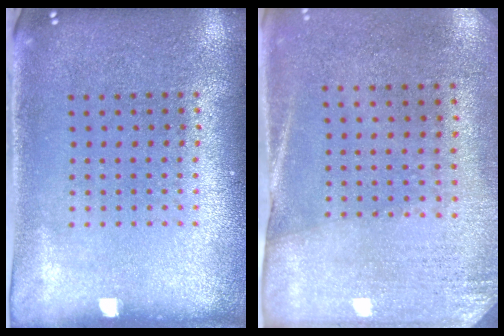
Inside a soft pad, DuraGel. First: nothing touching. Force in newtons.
{"total": 2.7, "press": 2.3, "slide": 1.4}